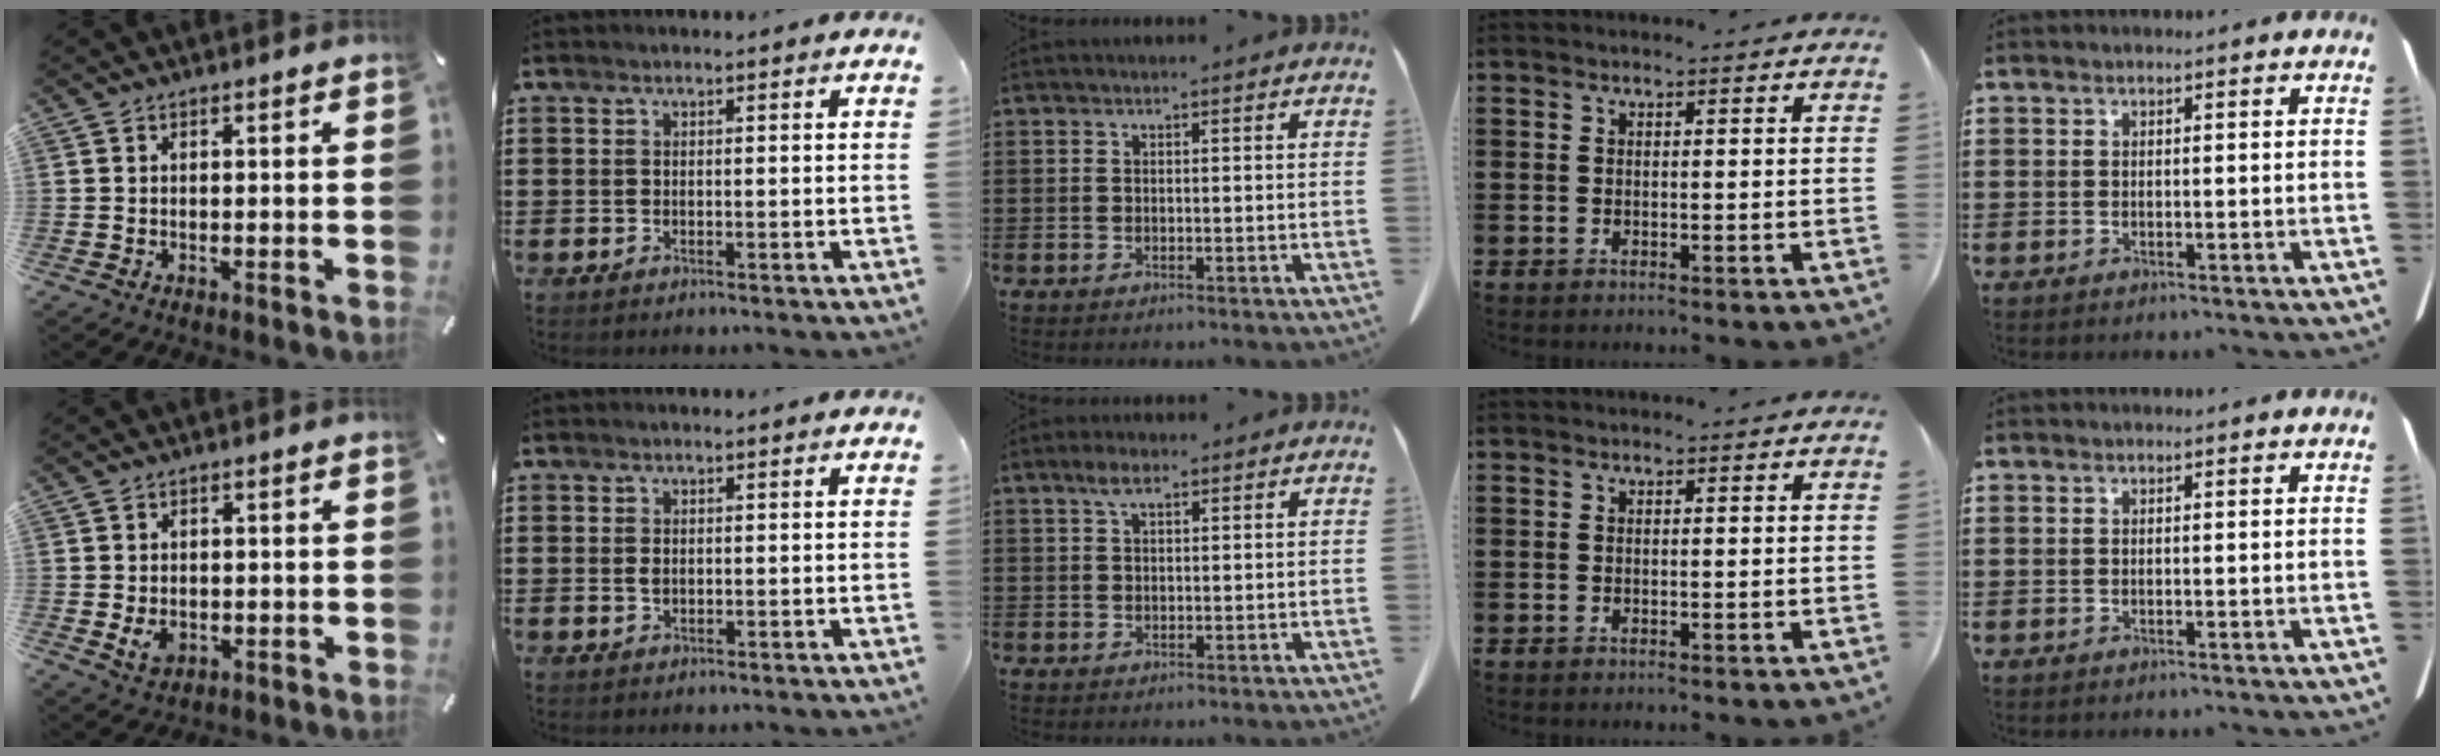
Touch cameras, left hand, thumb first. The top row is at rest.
{"thumb": {"total": 4.5, "force": [-0.8, 3.6, 2.6], "torque": [-0.049, -0.001, -0.014]}, "index": {"total": 1.0, "force": [0.2, 0.6, 0.8], "torque": [-0.019, 0.003, 0.002]}, "middle": {"total": 2.5, "force": [1.5, 0.9, 1.8], "torque": [-0.040, 0.005, 0.027]}}